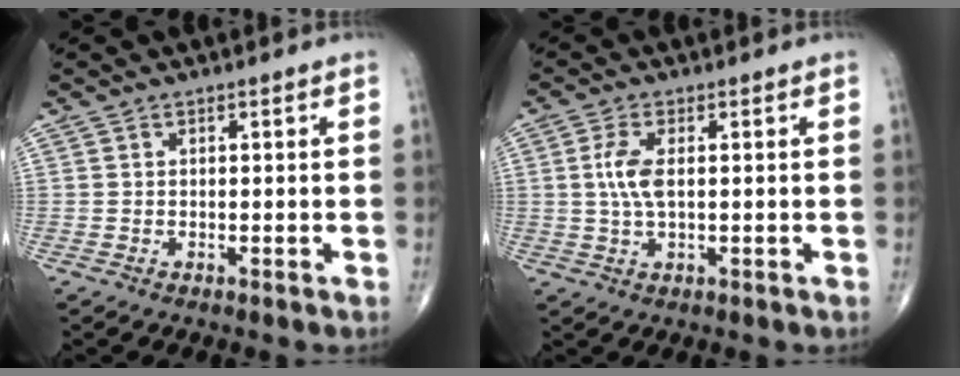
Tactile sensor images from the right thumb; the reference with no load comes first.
{"total": 5.1, "force": [0.6, 2.1, 4.6], "torque": [-0.108, 0.003, 0.011]}